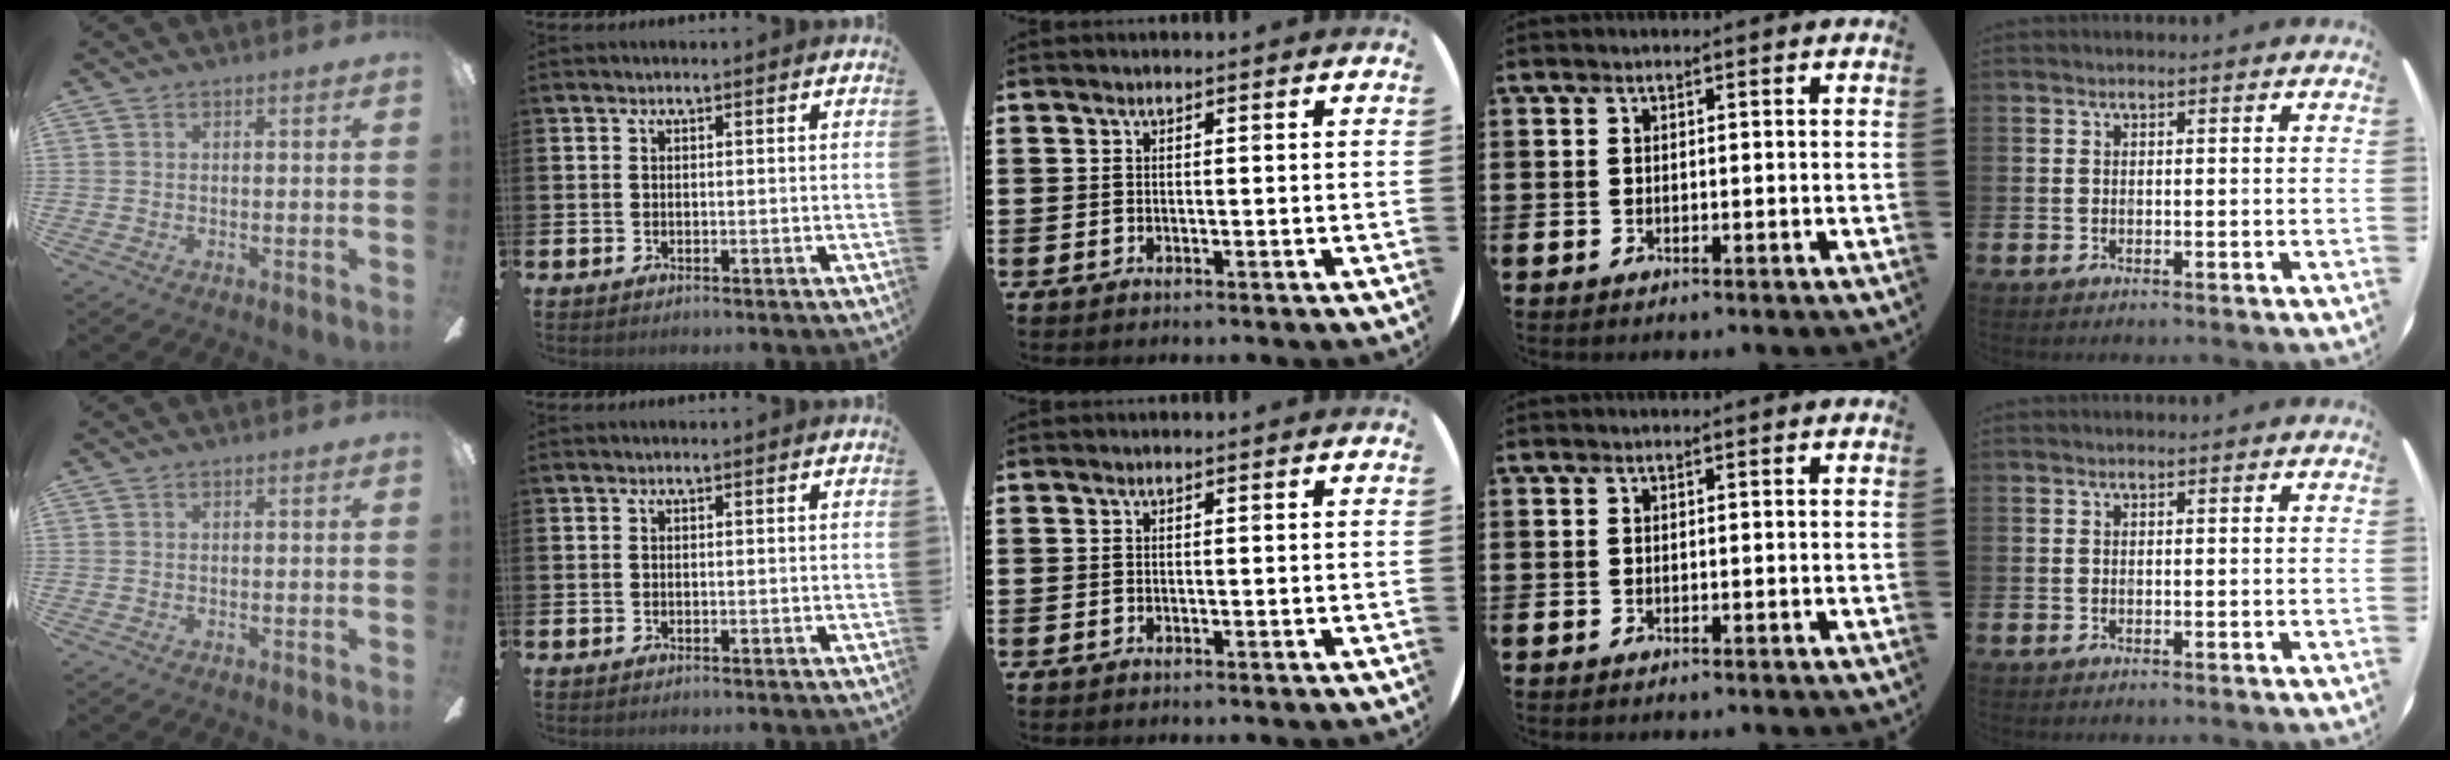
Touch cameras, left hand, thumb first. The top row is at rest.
{}